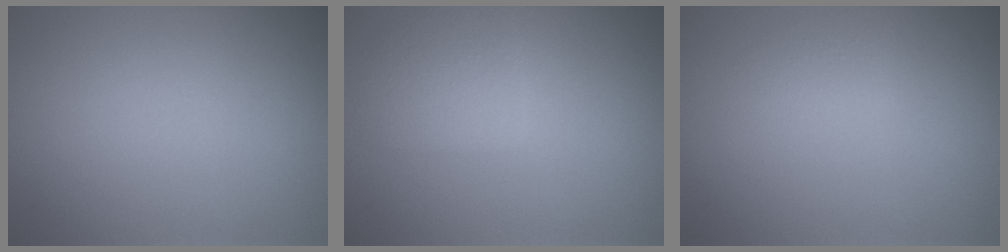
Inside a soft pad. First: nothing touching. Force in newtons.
{"total": 2.5, "press": 2.5, "slide": 0.1}
{"total": 1.1, "press": 1.1, "slide": 0.1}